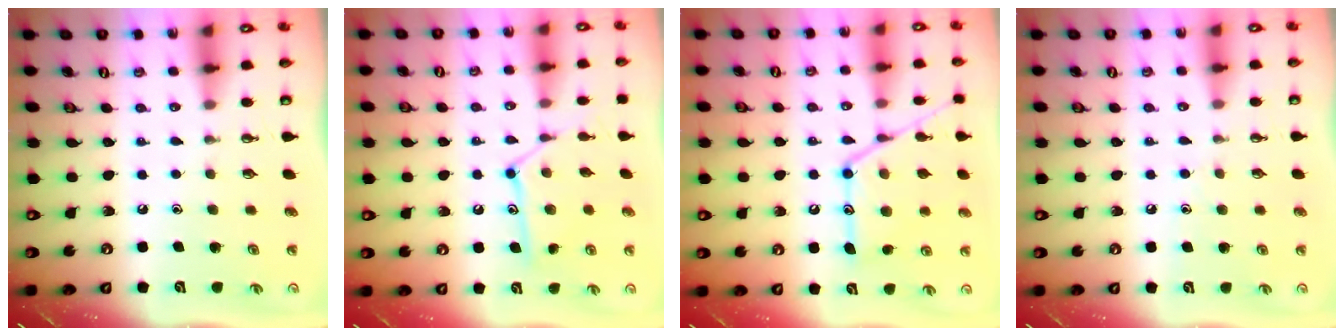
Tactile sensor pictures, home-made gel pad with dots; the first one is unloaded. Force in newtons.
{"total": 13.3, "press": 13.3, "slide": 0.4}
{"total": 16.5, "press": 16.5, "slide": 1.4}
{"total": 5.0, "press": 4.9, "slide": 0.6}